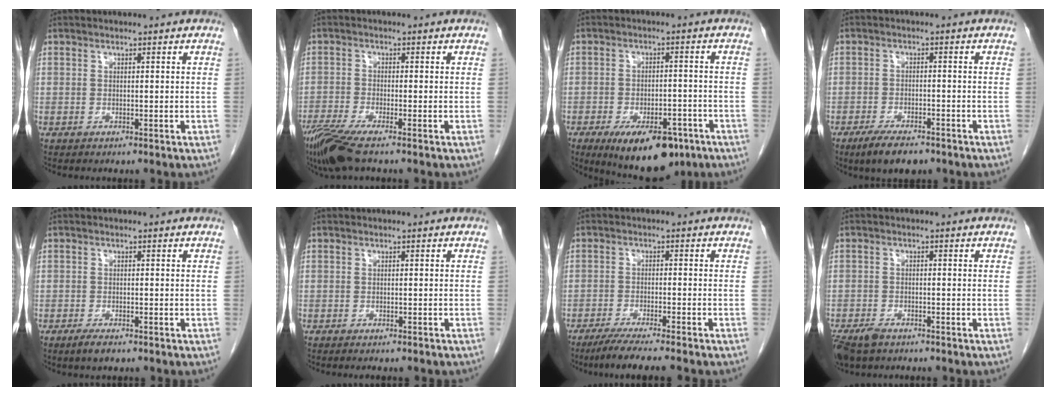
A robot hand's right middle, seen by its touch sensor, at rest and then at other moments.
{"total": 7.2, "force": [-5.2, 0.6, 4.9], "torque": [-0.094, -0.021, -0.099]}
{"total": 12.8, "force": [-8.0, 5.5, 8.3], "torque": [-0.122, -0.006, -0.114]}
{"total": 5.9, "force": [-4.3, 1.9, 3.5], "torque": [-0.065, -0.007, -0.070]}
{"total": 2.2, "force": [-1.6, 0.6, 1.4], "torque": [-0.032, -0.005, -0.025]}
{"total": 3.1, "force": [-2.7, 0.6, 1.3], "torque": [-0.016, -0.004, -0.031]}
{"total": 7.3, "force": [-5.9, -0.6, 4.1], "torque": [-0.055, -0.019, -0.096]}
{"total": 5.9, "force": [-4.3, 2.8, 2.9], "torque": [-0.056, -0.008, -0.073]}